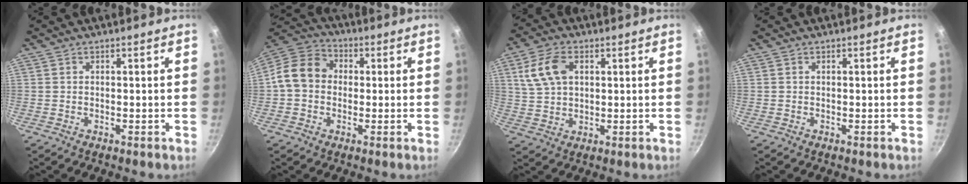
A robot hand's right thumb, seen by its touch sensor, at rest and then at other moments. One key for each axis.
{"total": 10.9, "fx": 0.0, "fy": 9.1, "fz": 6.0, "tx": -0.080, "ty": 0.029, "tz": -0.024}
{"total": 9.0, "fx": 2.8, "fy": 5.8, "fz": 6.3, "tx": -0.116, "ty": 0.003, "tz": 0.054}
{"total": 0.0}